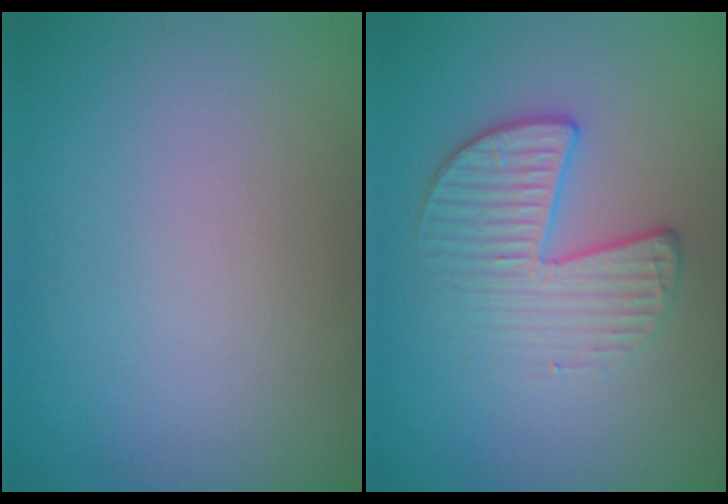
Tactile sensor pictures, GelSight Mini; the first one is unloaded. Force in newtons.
{"total": 3.8, "press": 3.1, "slide": 2.1}